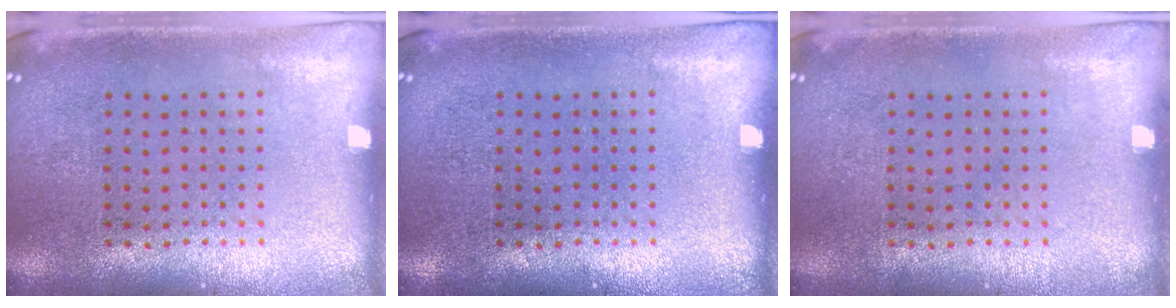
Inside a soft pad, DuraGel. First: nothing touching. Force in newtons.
{"total": 0.0}
{"total": 0.0}